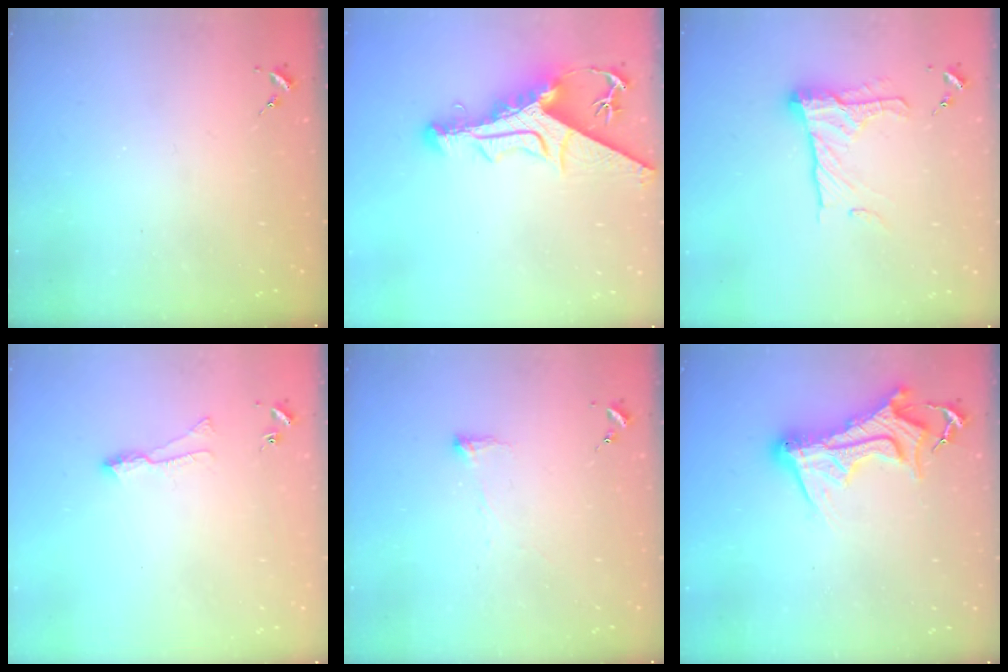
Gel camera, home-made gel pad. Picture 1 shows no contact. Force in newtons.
{"total": 17.2, "press": 17.1, "slide": 1.8}
{"total": 16.1, "press": 16.1, "slide": 1.1}
{"total": 6.2, "press": 6.1, "slide": 0.8}
{"total": 4.5, "press": 4.4, "slide": 0.7}
{"total": 15.8, "press": 15.7, "slide": 1.6}